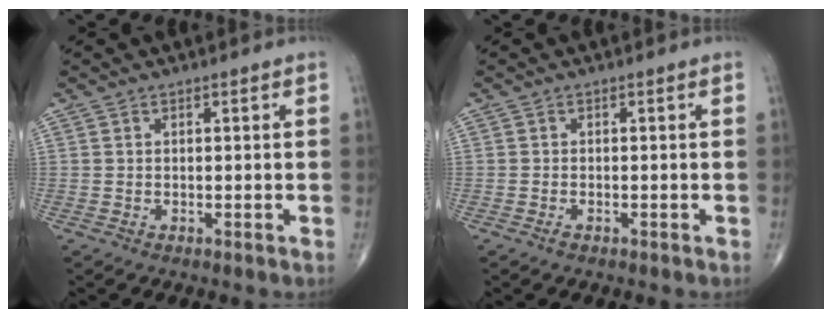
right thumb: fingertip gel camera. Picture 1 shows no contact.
{"total": 0.7, "force": [-0.5, 0.3, 0.4], "torque": [-0.008, 0.002, -0.010]}